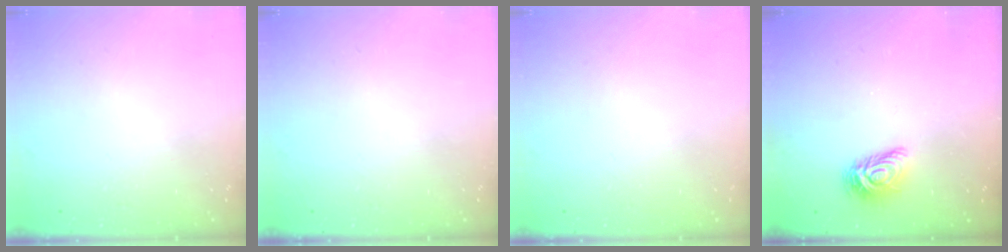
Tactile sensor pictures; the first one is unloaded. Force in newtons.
{"total": 0.0}
{"total": 0.0}
{"total": 9.6, "press": 9.6, "slide": 0.3}